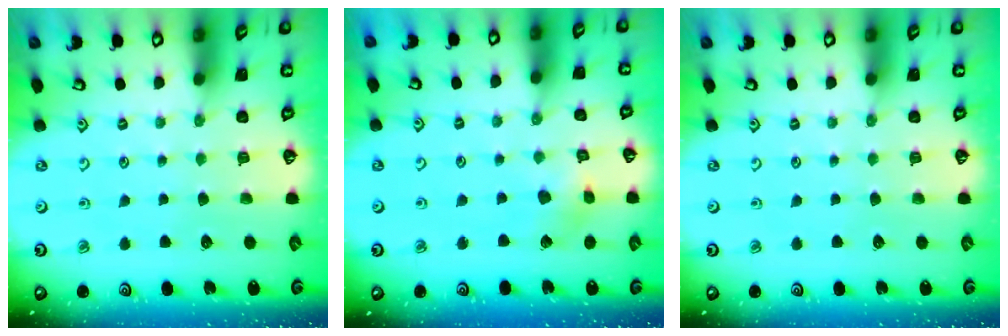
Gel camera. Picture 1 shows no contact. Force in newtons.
{"total": 4.8, "press": 4.7, "slide": 0.6}
{"total": 0.0}